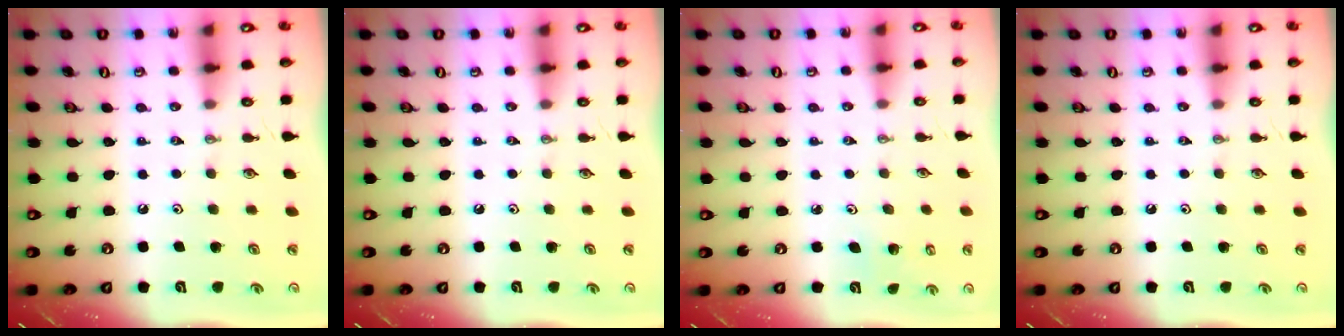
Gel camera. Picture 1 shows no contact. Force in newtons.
{"total": 0.0}
{"total": 2.3, "press": 2.3, "slide": 0.2}
{"total": 0.0}